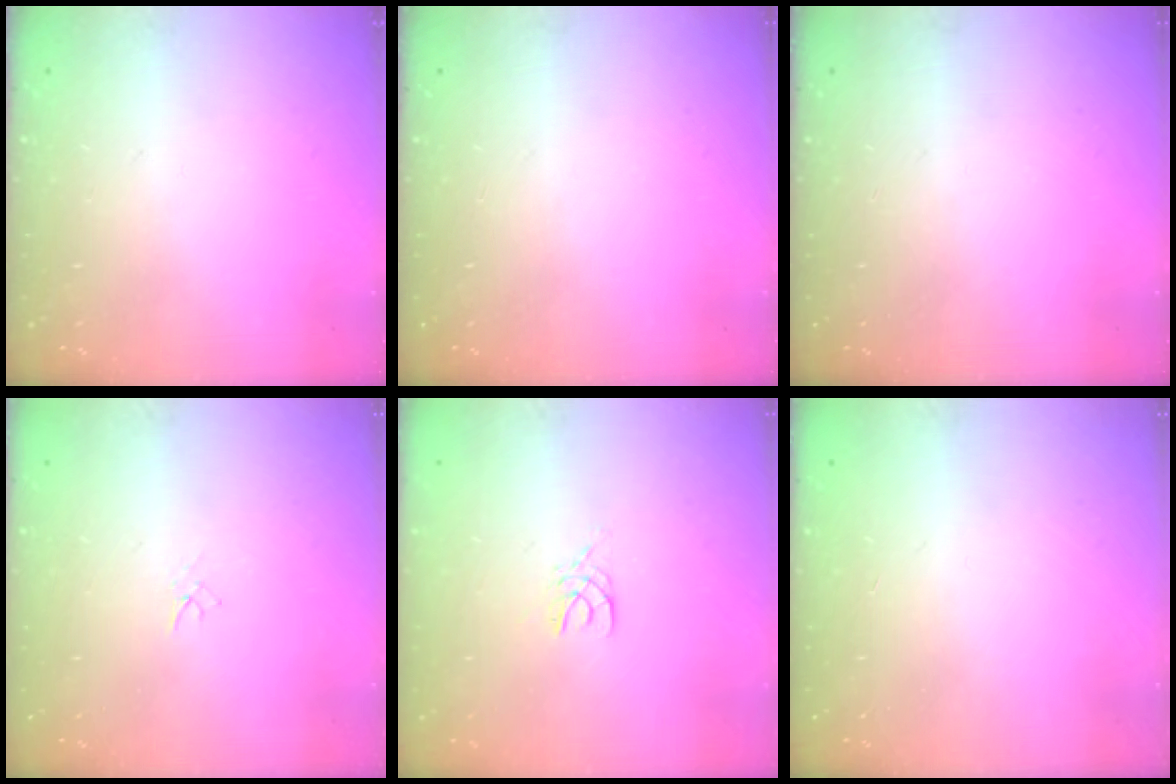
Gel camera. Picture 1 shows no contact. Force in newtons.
{"total": 0.0}
{"total": 0.0}
{"total": 2.0, "press": 2.0, "slide": 0.3}
{"total": 2.5, "press": 2.5, "slide": 0.4}
{"total": 0.8, "press": 0.8, "slide": 0.2}